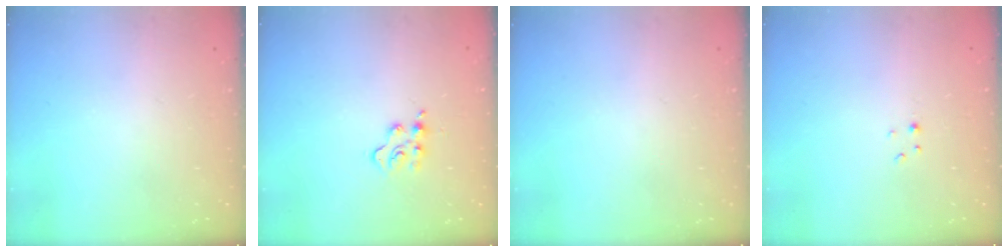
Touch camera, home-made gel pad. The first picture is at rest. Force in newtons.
{"total": 5.3, "press": 5.3, "slide": 0.5}
{"total": 0.0}
{"total": 1.1, "press": 1.1, "slide": 0.2}